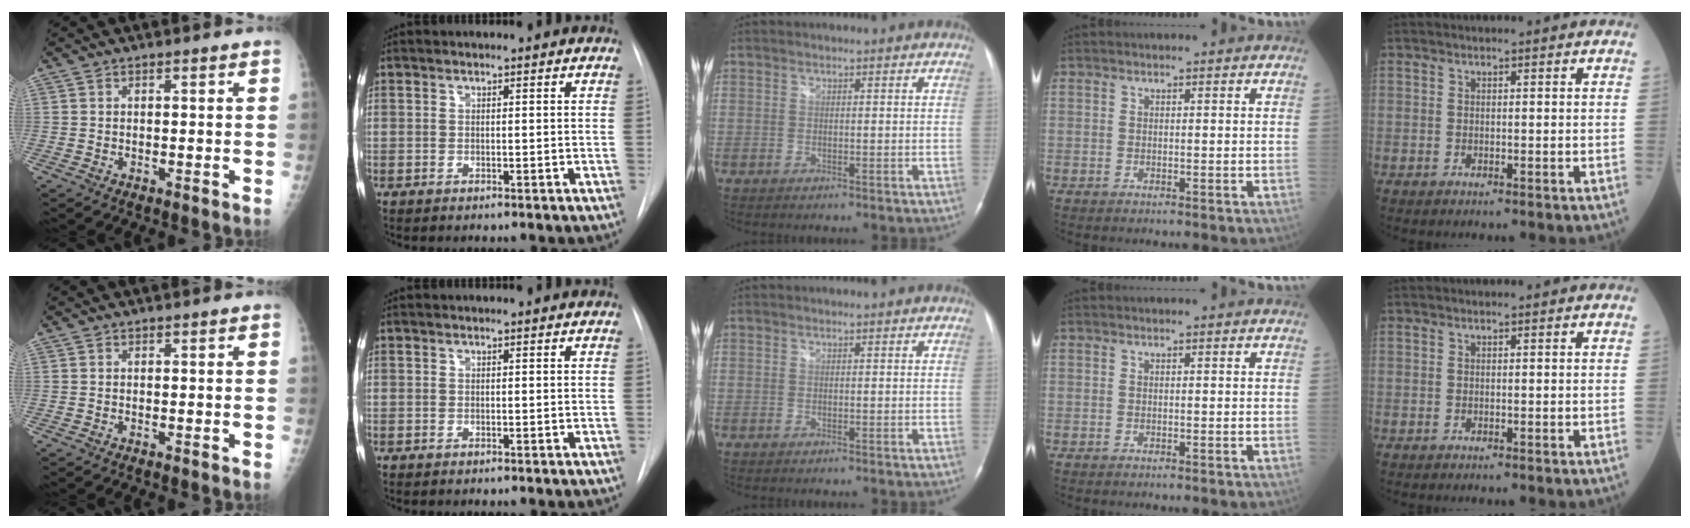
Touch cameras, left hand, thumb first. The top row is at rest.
{}